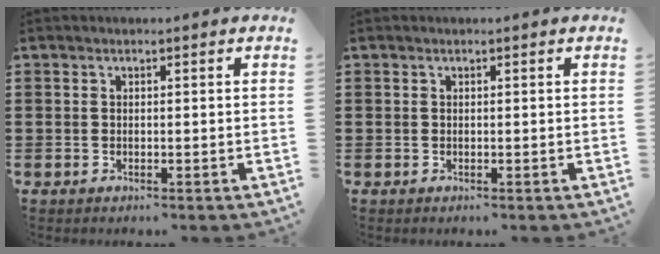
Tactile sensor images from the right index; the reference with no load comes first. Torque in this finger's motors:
{"motor_torque": [-0.07, -0.08, 0.00, -0.01]}